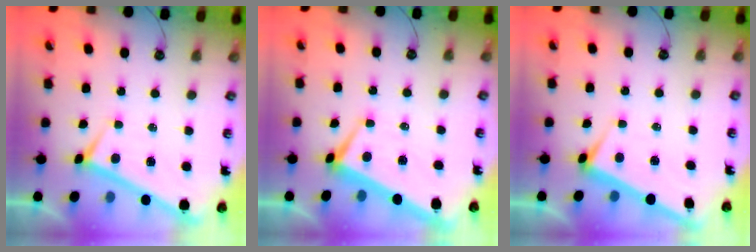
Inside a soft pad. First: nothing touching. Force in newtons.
{"total": 1.7, "press": 1.5, "slide": 0.8}
{"total": 3.0, "press": 3.0, "slide": 0.2}